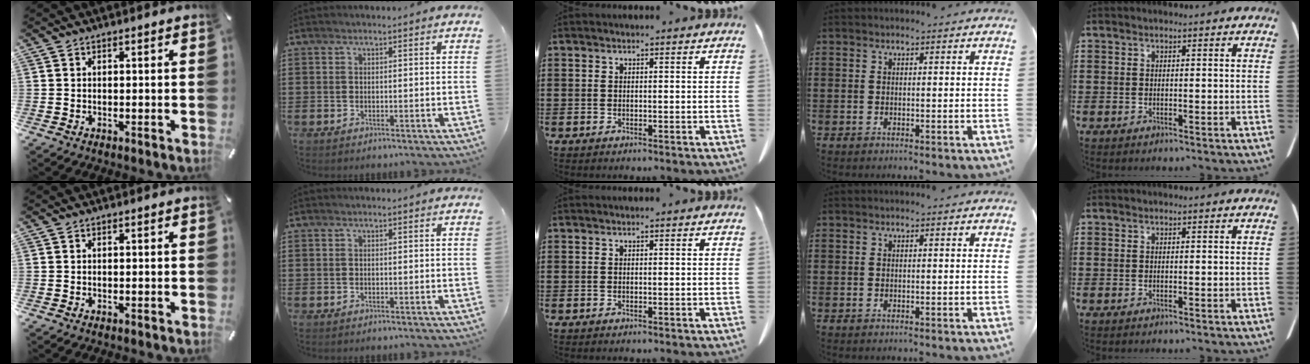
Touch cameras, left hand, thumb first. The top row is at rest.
{}